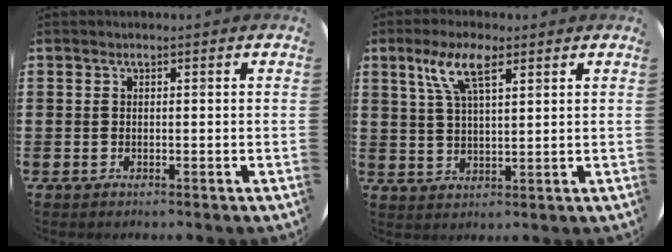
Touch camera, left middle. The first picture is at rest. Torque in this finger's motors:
{"motor_torque": [1.50, -0.64, 0.24, 0.13]}